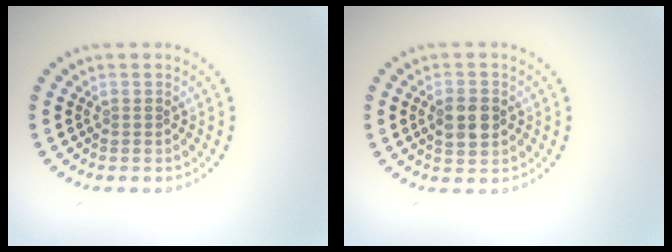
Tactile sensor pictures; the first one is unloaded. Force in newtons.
{"total": 3.2, "press": 3.2, "slide": 0.2}